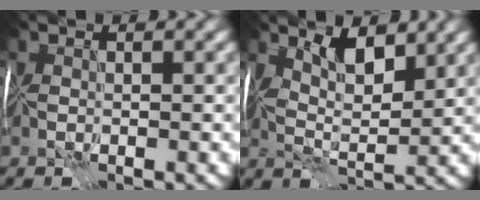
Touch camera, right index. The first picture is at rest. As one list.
[{"total": 4.4, "force": [2.3, 1.7, 3.3], "torque": [-0.061, -0.004, 0.040]}]